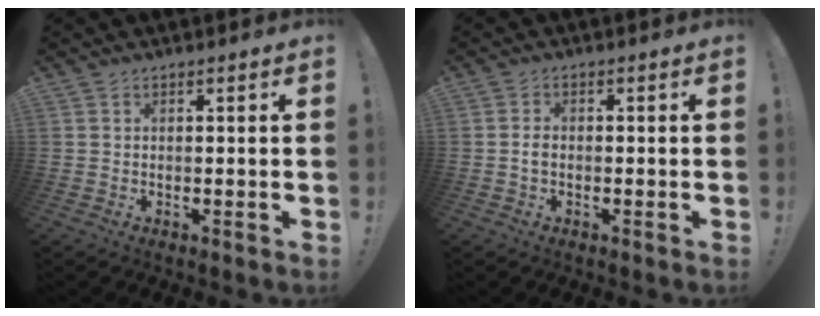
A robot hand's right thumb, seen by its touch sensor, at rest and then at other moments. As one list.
[{"total": 1.6, "force": [-0.4, 1.0, 1.1], "torque": [-0.021, 0.005, -0.007]}]